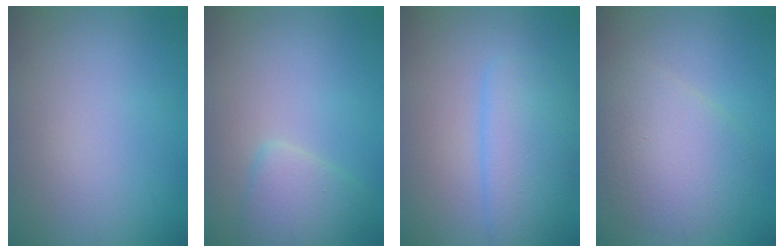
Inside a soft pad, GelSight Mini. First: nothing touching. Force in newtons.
{"total": 2.6, "press": 2.6, "slide": 0.3}
{"total": 4.5, "press": 4.5, "slide": 0.2}
{"total": 4.6, "press": 4.6, "slide": 0.3}